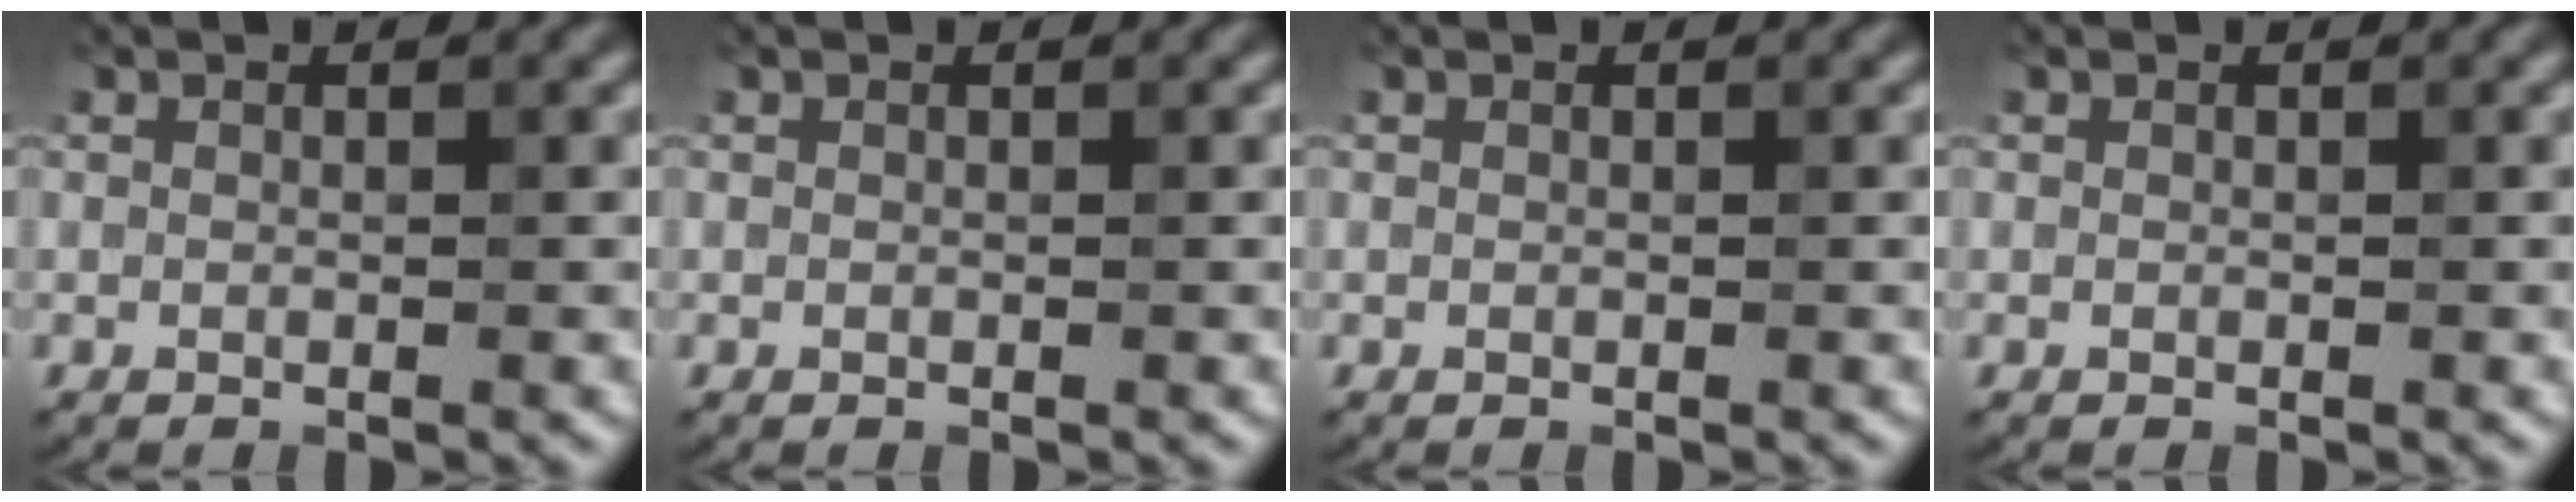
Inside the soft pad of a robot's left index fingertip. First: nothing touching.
{"total": 0.0}
{"total": 0.0}
{"total": 0.0}